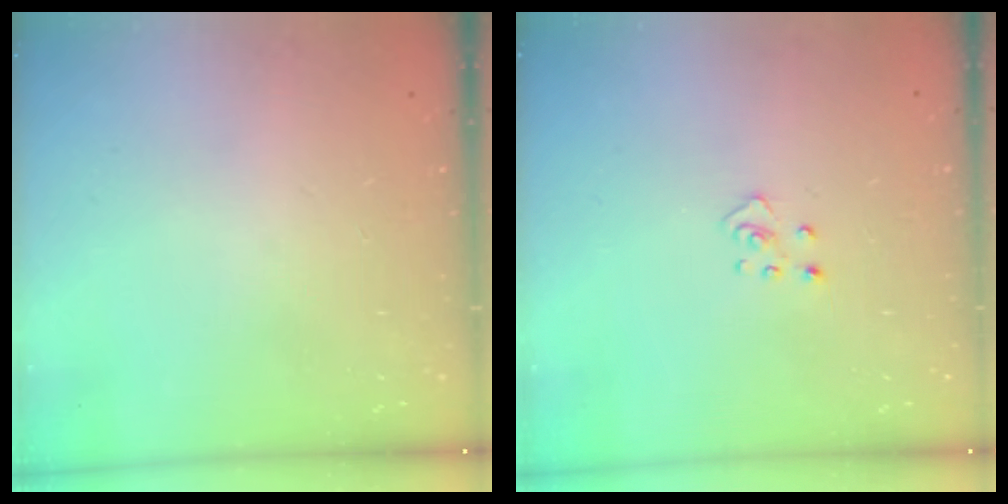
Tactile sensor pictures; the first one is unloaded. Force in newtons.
{"total": 2.6, "press": 2.6, "slide": 0.3}